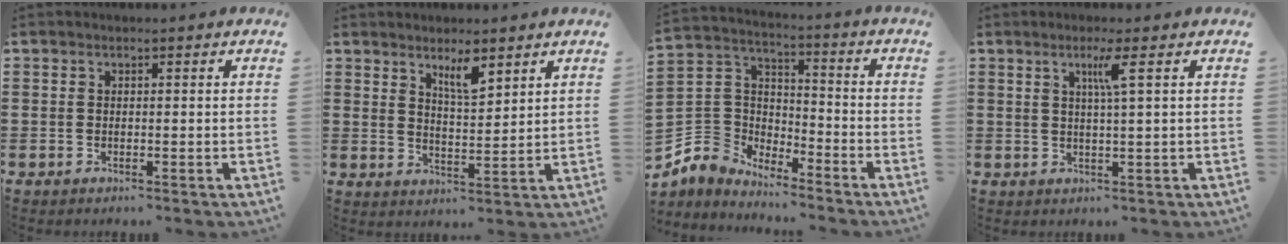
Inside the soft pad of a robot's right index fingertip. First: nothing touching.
{"total": 4.8, "force": [3.5, 1.2, 3.1], "torque": [-0.052, -0.007, 0.059]}
{"total": 4.3, "force": [-2.5, 3.4, -0.7], "torque": [-0.028, -0.007, -0.061]}
{"total": 3.3, "force": [1.3, -0.5, 3.0], "torque": [-0.060, -0.007, 0.018]}